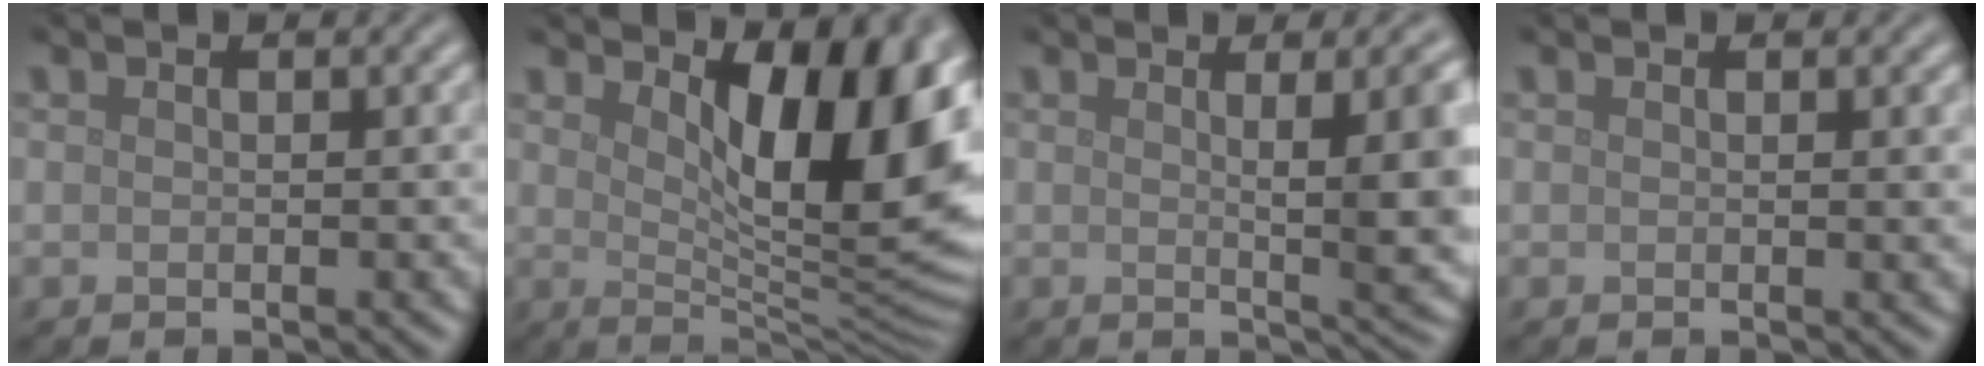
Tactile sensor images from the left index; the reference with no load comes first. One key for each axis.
{"total": 11.6, "fx": 3.6, "fy": 4.2, "fz": 10.1, "tx": -0.129, "ty": -0.008, "tz": 0.059}
{"total": 8.6, "fx": 1.1, "fy": 2.4, "fz": 8.2, "tx": -0.077, "ty": 0.006, "tz": 0.014}
{"total": 0.8, "fx": 0.4, "fy": 0.2, "fz": 0.6, "tx": -0.003, "ty": 0.001, "tz": 0.005}